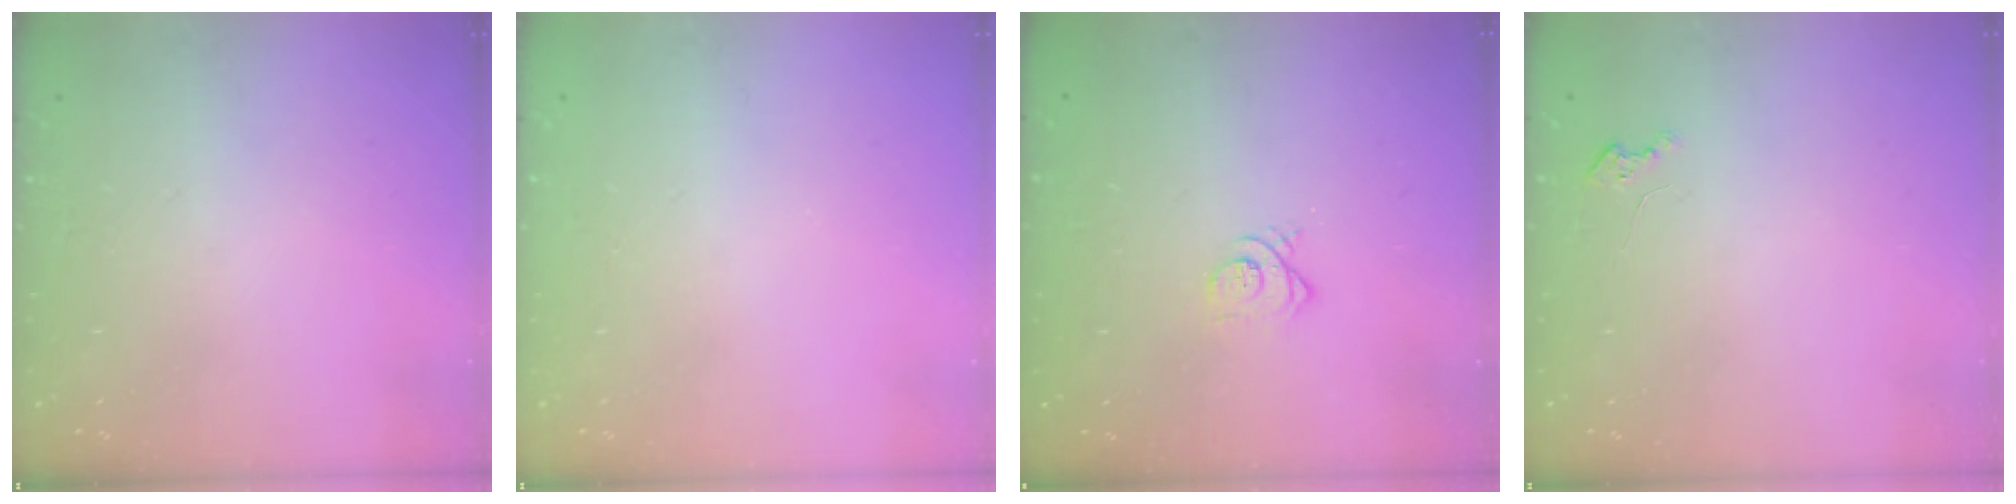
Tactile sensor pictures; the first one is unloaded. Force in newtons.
{"total": 0.0}
{"total": 4.6, "press": 4.6, "slide": 0.4}
{"total": 1.9, "press": 1.9, "slide": 0.3}